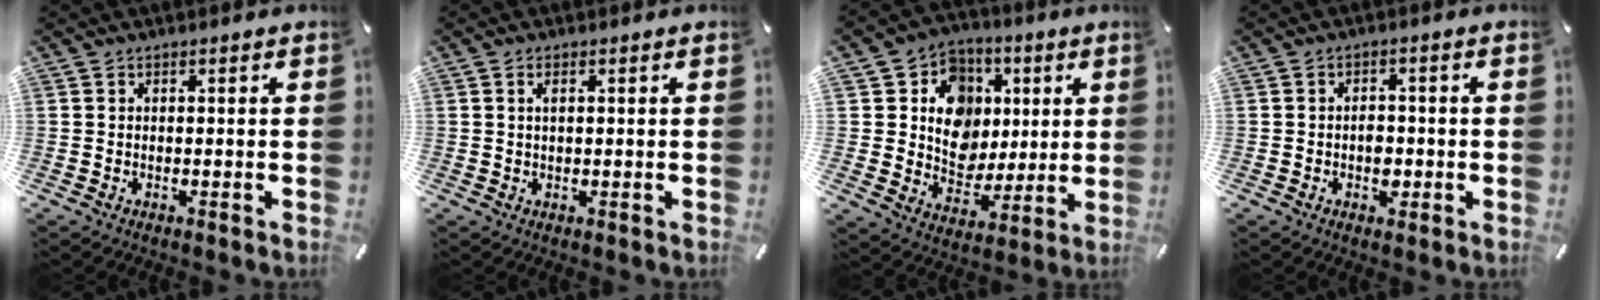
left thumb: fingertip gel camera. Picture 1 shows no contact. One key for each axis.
{"total": 1.6, "fx": 0.5, "fy": 0.6, "fz": 1.3, "tx": -0.027, "ty": 0.003, "tz": 0.008}
{"total": 13.0, "fx": 2.6, "fy": 12.0, "fz": 4.3, "tx": -0.056, "ty": -0.019, "tz": 0.052}
{"total": 3.6, "fx": -1.0, "fy": 2.7, "fz": 2.3, "tx": -0.025, "ty": -0.001, "tz": -0.021}